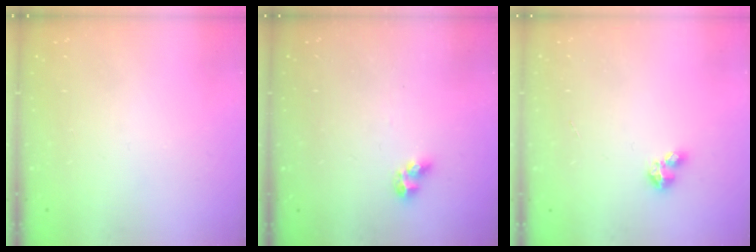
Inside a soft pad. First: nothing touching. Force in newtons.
{"total": 5.0, "press": 5.0, "slide": 0.1}
{"total": 2.8, "press": 2.8, "slide": 0.2}